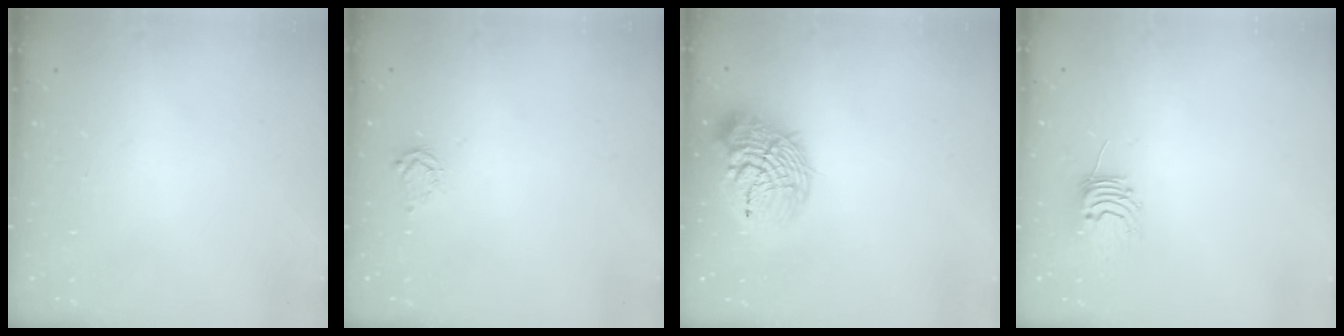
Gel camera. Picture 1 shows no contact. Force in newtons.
{"total": 4.0, "press": 3.9, "slide": 0.5}
{"total": 16.8, "press": 16.6, "slide": 2.7}
{"total": 7.7, "press": 7.7, "slide": 0.7}